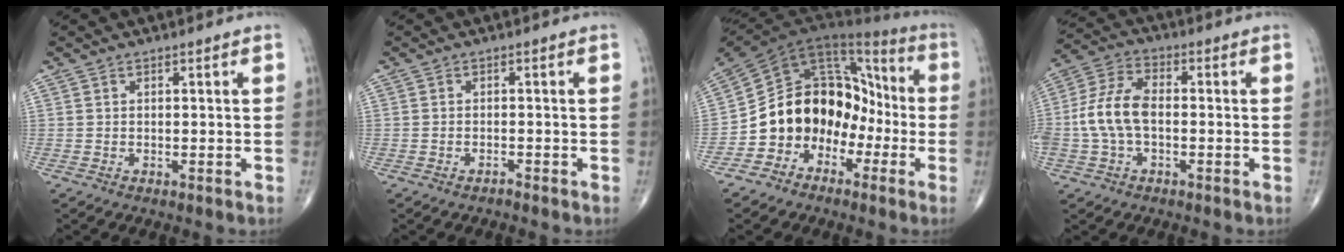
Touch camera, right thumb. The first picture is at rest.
{"total": 1.1, "force": [-1.0, 0.1, 0.1], "torque": [-0.001, 0.004, -0.020]}
{"total": 16.7, "force": [-5.7, 13.1, 8.7], "torque": [-0.104, 0.097, -0.103]}
{"total": 10.5, "force": [-1.2, 6.1, 8.5], "torque": [-0.187, 0.030, -0.029]}